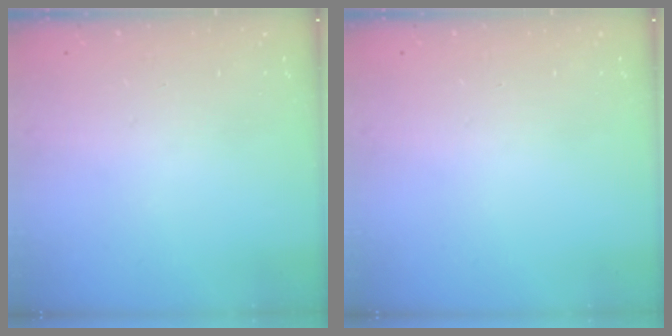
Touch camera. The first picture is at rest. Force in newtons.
{"total": 0.0}